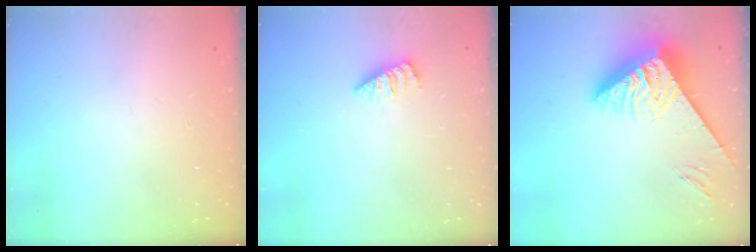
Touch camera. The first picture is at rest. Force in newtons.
{"total": 1.0, "press": 1.0, "slide": 0.2}
{"total": 9.2, "press": 9.1, "slide": 1.3}